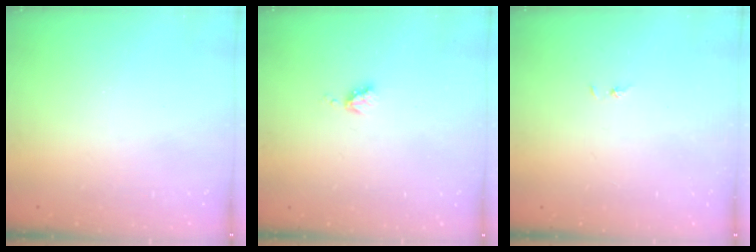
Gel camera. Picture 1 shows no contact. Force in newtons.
{"total": 3.8, "press": 3.7, "slide": 0.6}
{"total": 0.7, "press": 0.7, "slide": 0.1}